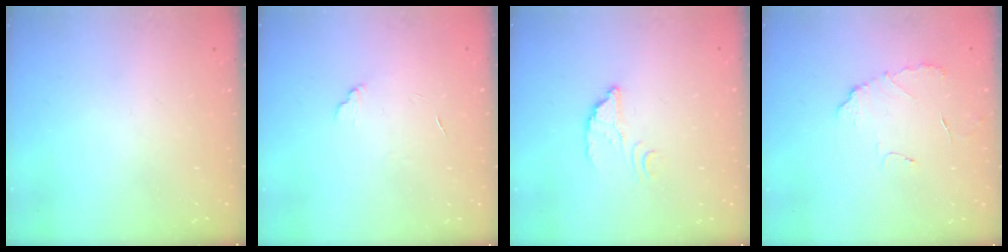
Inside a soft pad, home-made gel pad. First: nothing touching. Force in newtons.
{"total": 4.0, "press": 4.0, "slide": 0.3}
{"total": 4.1, "press": 4.1, "slide": 0.1}
{"total": 6.3, "press": 6.3, "slide": 0.4}